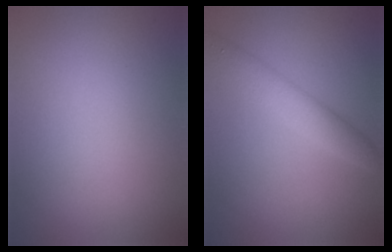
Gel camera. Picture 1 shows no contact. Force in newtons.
{"total": 3.2, "press": 3.2, "slide": 0.0}